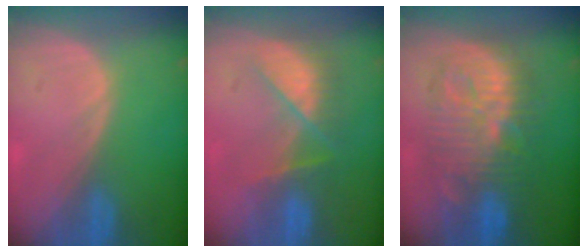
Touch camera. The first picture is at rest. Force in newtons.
{"total": 7.3, "press": 6.9, "slide": 2.4}
{"total": 11.1, "press": 11.1, "slide": 0.7}